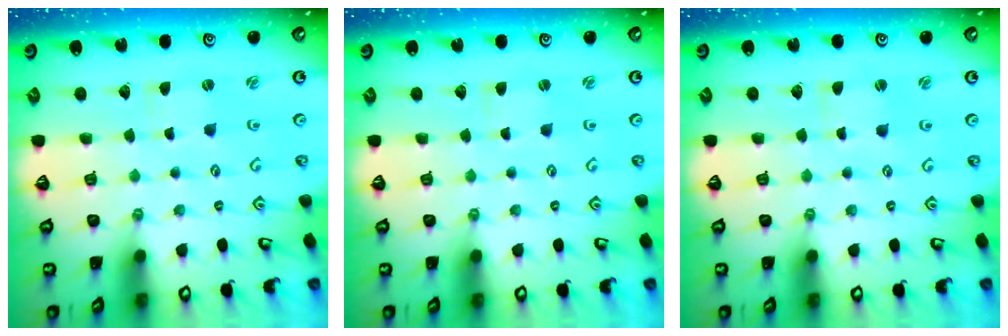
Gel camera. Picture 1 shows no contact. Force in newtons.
{"total": 1.3, "press": 1.2, "slide": 0.3}
{"total": 0.6, "press": 0.5, "slide": 0.2}